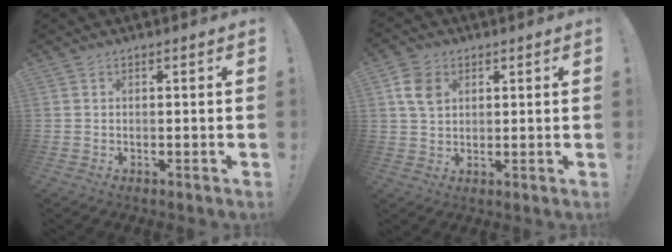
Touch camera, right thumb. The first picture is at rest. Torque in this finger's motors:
{"motor_torque": [-0.24, 0.64, 0.83, 0.06, 0.23]}